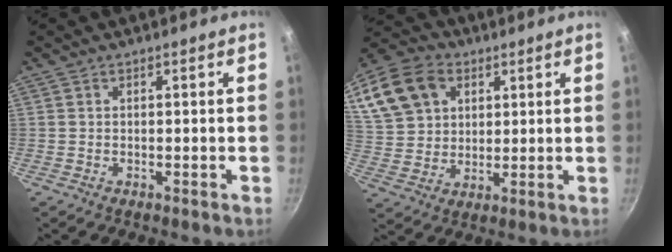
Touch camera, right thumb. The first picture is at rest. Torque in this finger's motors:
{"motor_torque": [-0.82, 0.43, -0.45, 0.35, 0.06]}